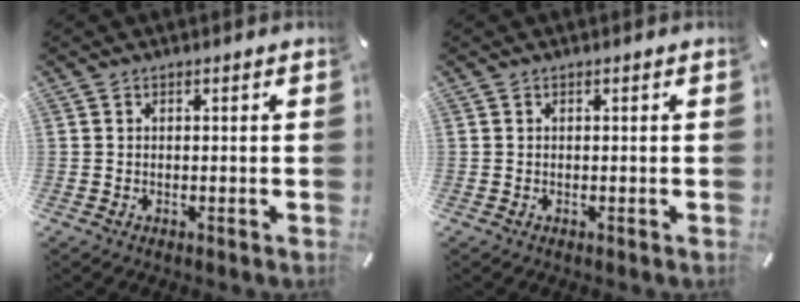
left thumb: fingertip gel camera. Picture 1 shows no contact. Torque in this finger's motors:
{"motor_torque": [-0.21, -0.19, 0.08, -0.10, 0.00]}